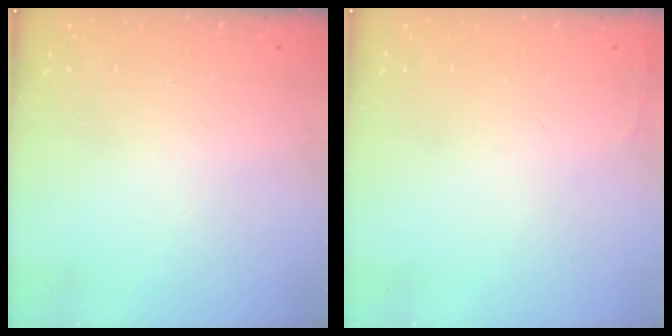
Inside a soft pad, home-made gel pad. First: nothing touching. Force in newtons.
{"total": 2.5, "press": 2.4, "slide": 0.9}